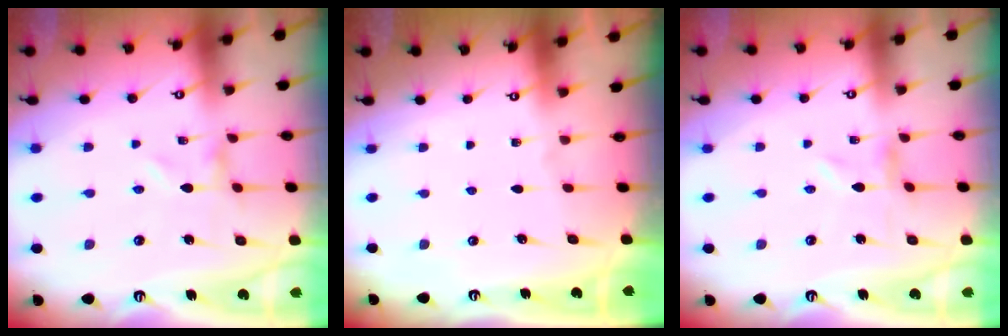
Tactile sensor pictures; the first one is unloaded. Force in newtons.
{"total": 0.0}
{"total": 0.0}